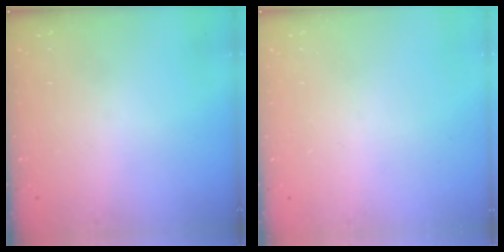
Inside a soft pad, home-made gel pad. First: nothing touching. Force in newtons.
{"total": 0.0}